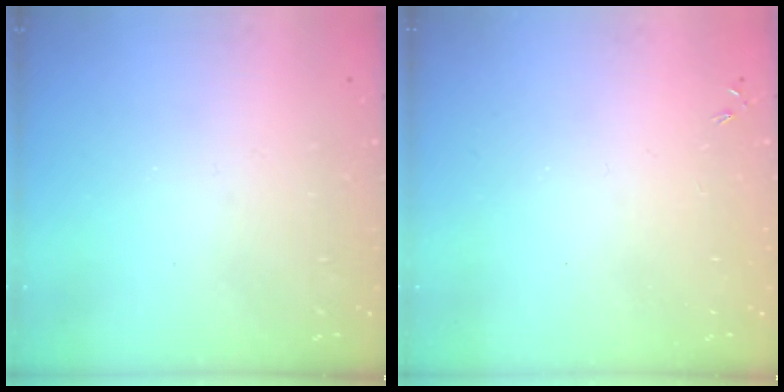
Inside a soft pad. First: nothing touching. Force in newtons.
{"total": 0.0}